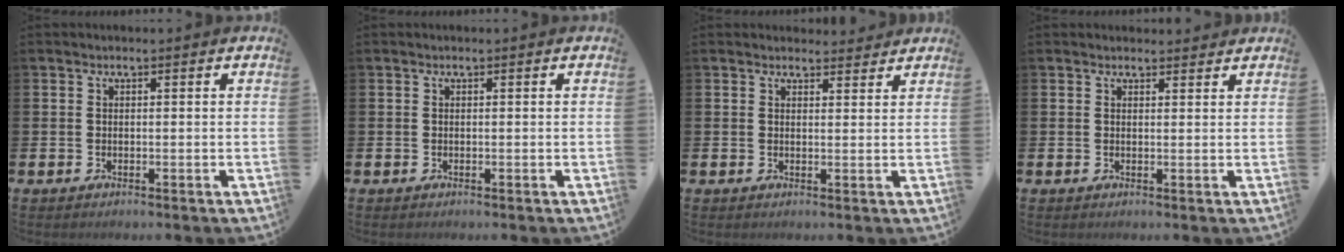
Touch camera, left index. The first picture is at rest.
{"total": 0.0}
{"total": 2.5, "force": [2.4, 0.7, -0.1], "torque": [0.005, -0.012, 0.042]}
{"total": 1.4, "force": [1.4, 0.4, 0.0], "torque": [0.007, -0.004, 0.024]}